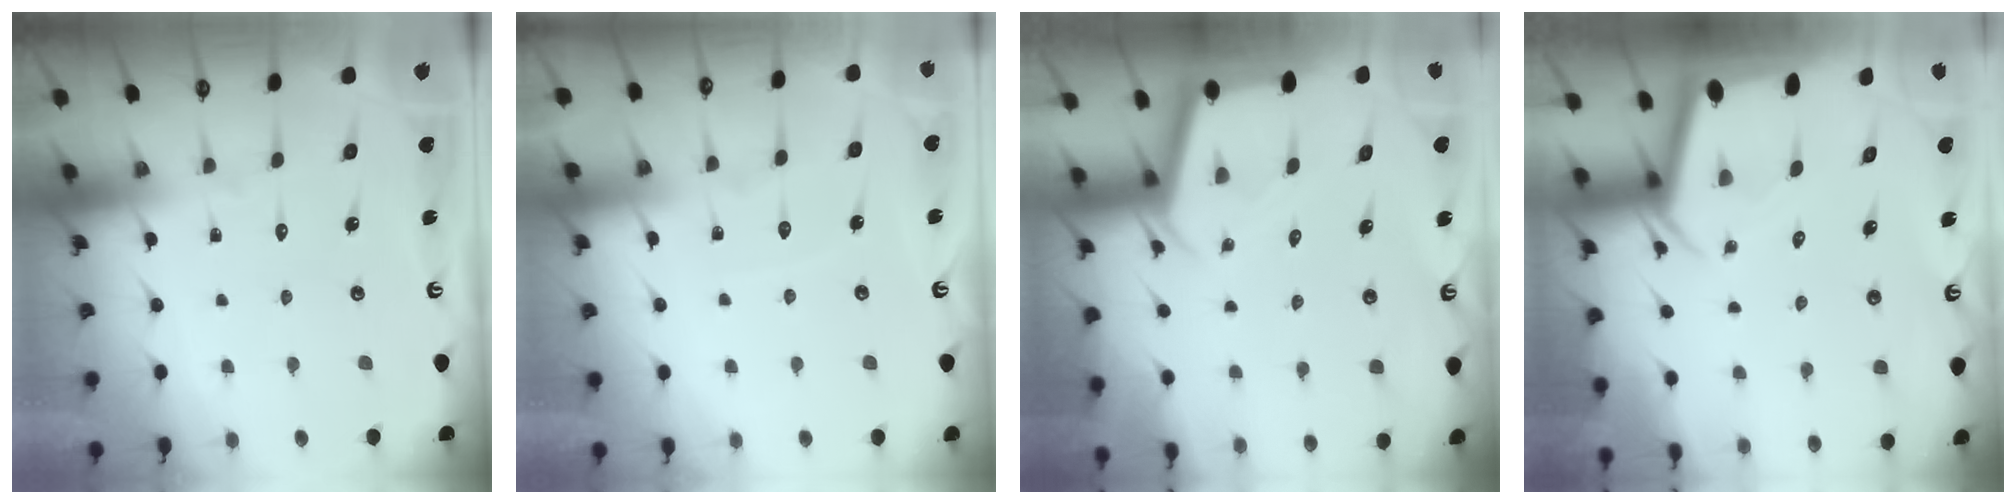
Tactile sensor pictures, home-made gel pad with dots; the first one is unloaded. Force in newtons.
{"total": 4.0, "press": 3.9, "slide": 0.5}
{"total": 2.2, "press": 2.2, "slide": 0.1}
{"total": 2.3, "press": 2.3, "slide": 0.2}